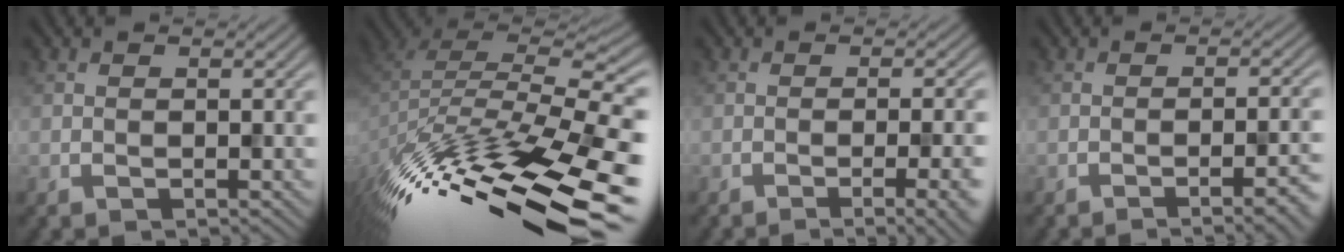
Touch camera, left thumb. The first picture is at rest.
{"total": 16.3, "force": [-10.1, 7.4, 10.5], "torque": [-0.188, -0.003, -0.142]}
{"total": 7.3, "force": [-3.0, 2.2, 6.3], "torque": [-0.064, 0.004, -0.028]}
{"total": 6.3, "force": [-3.2, 1.4, 5.2], "torque": [-0.062, 0.003, -0.036]}